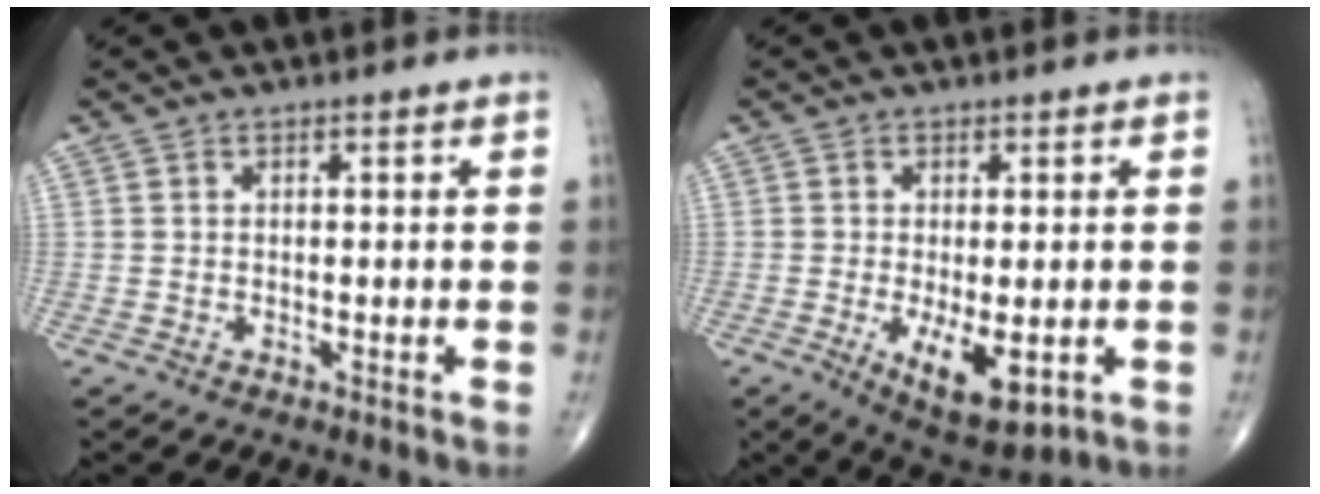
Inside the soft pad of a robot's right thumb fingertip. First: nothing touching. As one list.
[{"total": 9.0, "force": [-2.4, 3.7, 7.9], "torque": [-0.122, -0.018, -0.027]}]